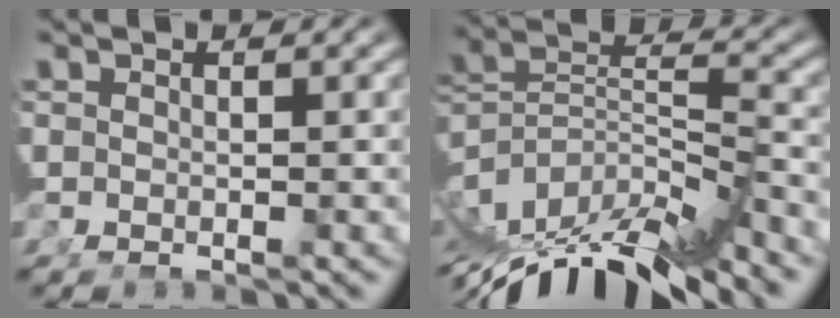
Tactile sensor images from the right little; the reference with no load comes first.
{"total": 11.0, "force": [-5.6, 5.7, 7.4], "torque": [-0.139, -0.036, -0.076]}